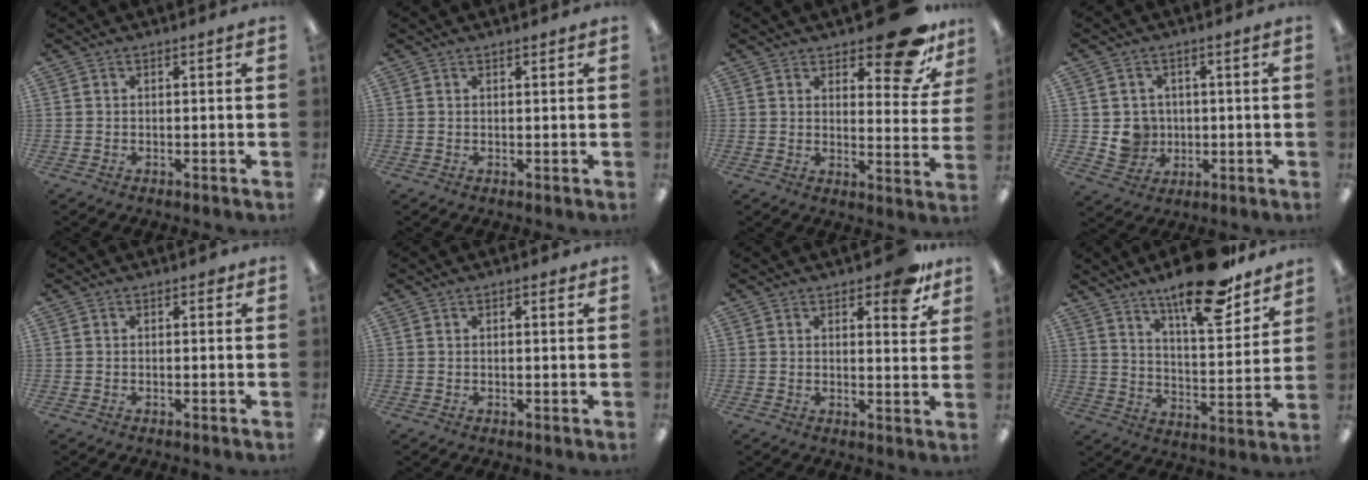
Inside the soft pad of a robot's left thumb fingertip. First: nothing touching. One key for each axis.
{"total": 0.6, "fx": 0.5, "fy": 0.1, "fz": 0.1, "tx": -0.001, "ty": 0.001, "tz": 0.010}
{"total": 15.8, "fx": 10.9, "fy": 5.8, "fz": 9.8, "tx": -0.127, "ty": -0.068, "tz": 0.181}
{"total": 6.1, "fx": 0.5, "fy": 6.0, "fz": 1.1, "tx": -0.012, "ty": 0.004, "tz": 0.016}
{"total": 0.8, "fx": 0.3, "fy": 0.6, "fz": 0.5, "tx": -0.003, "ty": -0.001, "tz": 0.003}
{"total": 0.9, "fx": 0.6, "fy": 0.3, "fz": 0.5, "tx": -0.003, "ty": -0.002, "tz": 0.009}
{"total": 8.2, "fx": 5.7, "fy": 3.2, "fz": 5.0, "tx": -0.057, "ty": -0.027, "tz": 0.092}
{"total": 19.8, "fx": 14.8, "fy": 5.9, "fz": 11.7, "tx": -0.177, "ty": -0.091, "tz": 0.243}